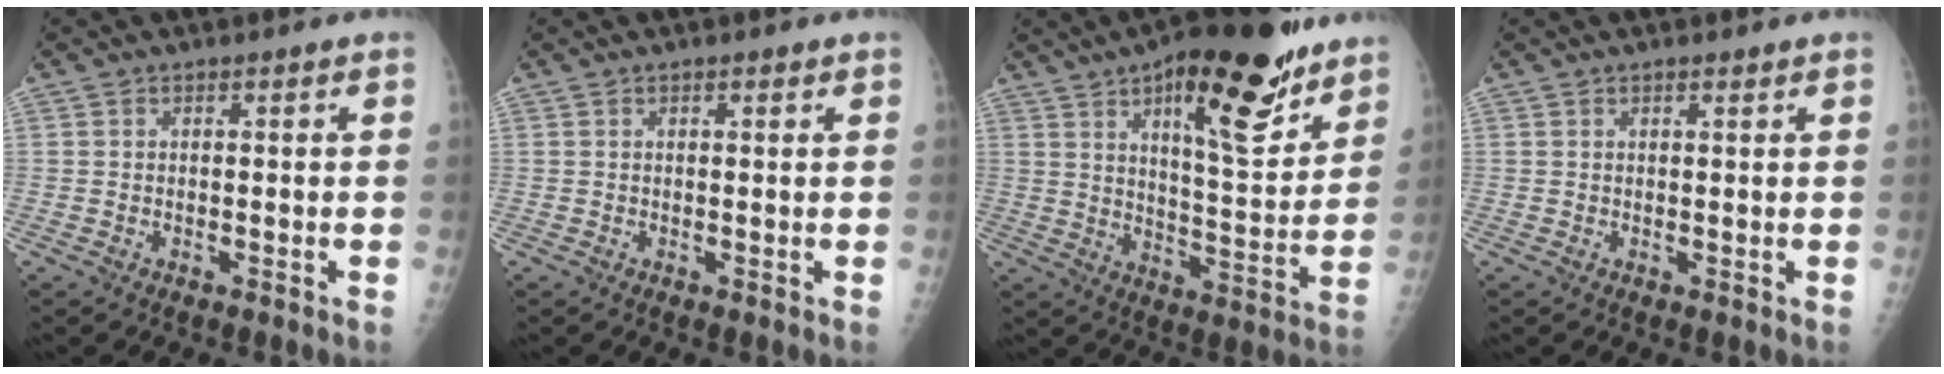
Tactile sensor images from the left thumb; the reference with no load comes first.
{"total": 1.2, "force": [0.6, 0.6, 0.8], "torque": [-0.009, 0.000, 0.007]}
{"total": 22.0, "force": [12.8, 7.4, 16.3], "torque": [-0.208, -0.062, 0.197]}
{"total": 1.1, "force": [0.7, 0.4, 0.8], "torque": [-0.010, -0.003, 0.011]}